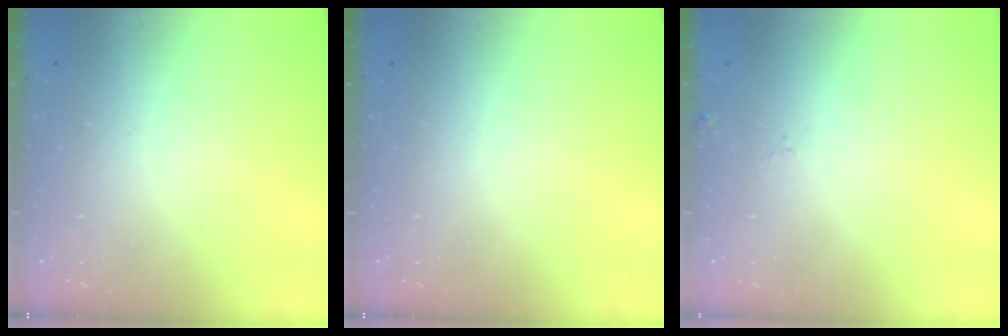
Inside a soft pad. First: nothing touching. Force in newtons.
{"total": 0.0}
{"total": 1.2, "press": 1.2, "slide": 0.4}